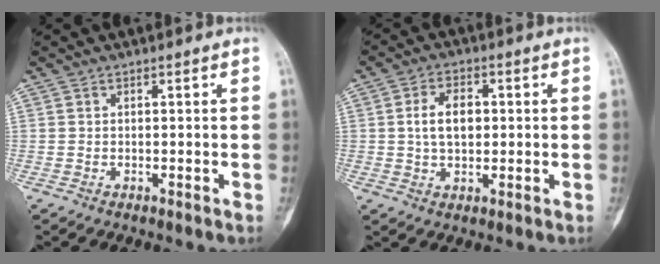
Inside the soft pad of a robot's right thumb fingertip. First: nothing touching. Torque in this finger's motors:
{"motor_torque": [0.86, 1.11, 0.40, -0.46, 0.22]}